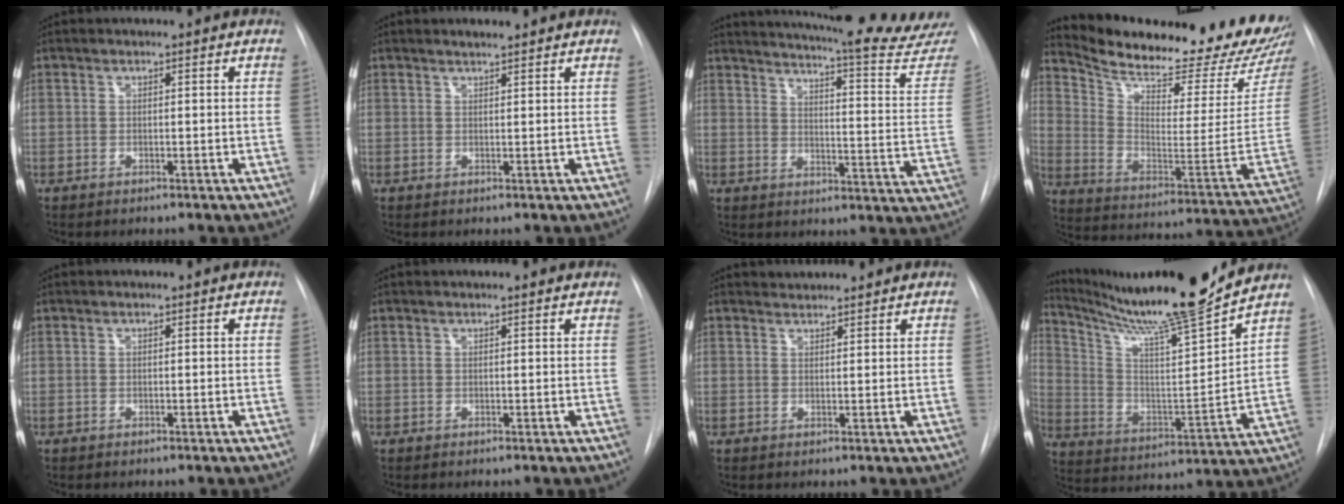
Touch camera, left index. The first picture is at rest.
{"total": 1.7, "force": [1.5, 0.1, 0.6], "torque": [-0.014, 0.007, 0.027]}
{"total": 24.5, "force": [23.0, 0.5, 8.5], "torque": [-0.121, -0.109, 0.269]}
{"total": 27.9, "force": [25.3, 2.4, 11.6], "torque": [-0.195, -0.110, 0.349]}
{"total": 0.0}
{"total": 2.3, "force": [2.2, 0.4, 0.7], "torque": [-0.012, 0.011, 0.019]}
{"total": 2.4, "force": [2.4, 0.4, -0.2], "torque": [-0.004, 0.019, 0.038]}
{"total": 19.4, "force": [17.2, -1.8, 8.8], "torque": [-0.159, -0.046, 0.278]}